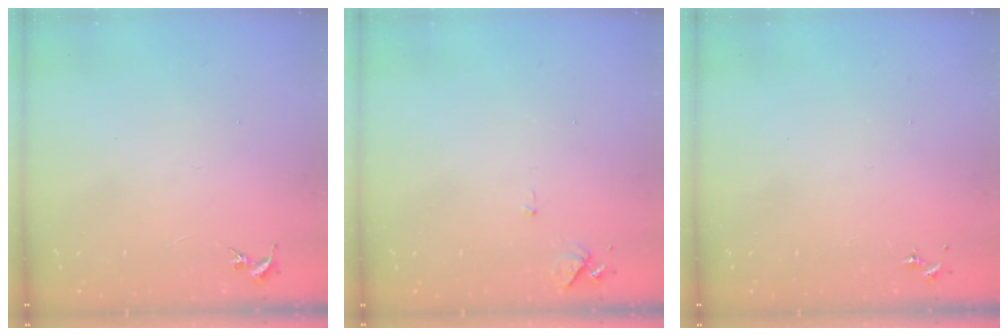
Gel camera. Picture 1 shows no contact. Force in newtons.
{"total": 6.1, "press": 6.0, "slide": 0.8}
{"total": 0.0}